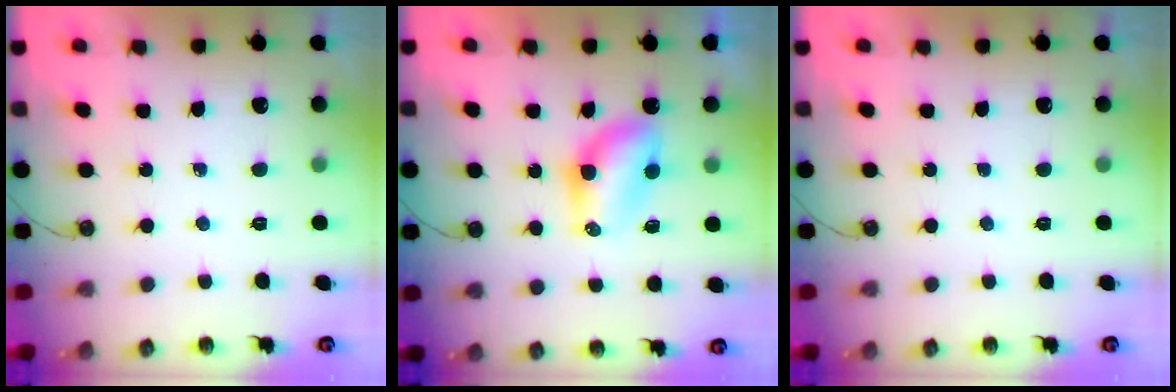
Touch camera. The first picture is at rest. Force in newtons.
{"total": 8.2, "press": 7.3, "slide": 3.8}
{"total": 0.0}